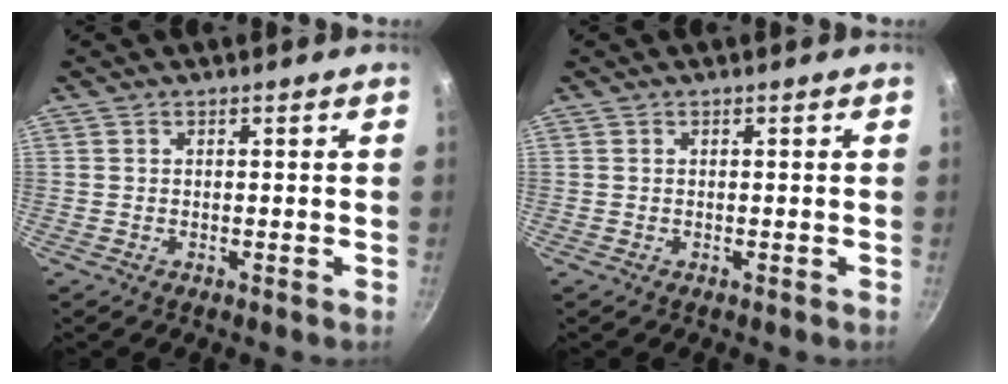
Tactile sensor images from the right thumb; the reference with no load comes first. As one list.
[{"total": 0.0}]